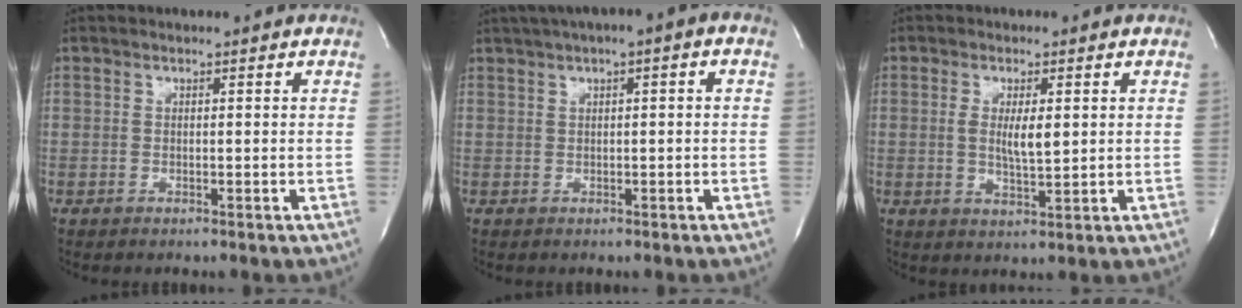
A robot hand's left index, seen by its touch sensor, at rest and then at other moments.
{"total": 5.6, "force": [2.4, 0.8, 5.0], "torque": [-0.082, 0.029, 0.036]}
{"total": 3.8, "force": [0.5, 0.9, 3.6], "torque": [-0.072, -0.013, 0.011]}